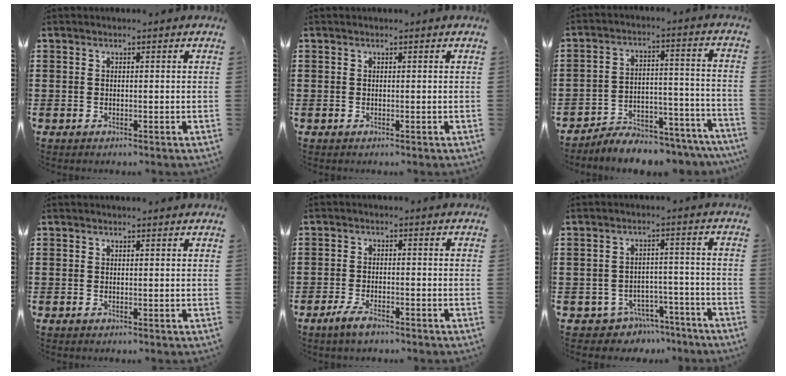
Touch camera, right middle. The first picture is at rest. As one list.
[{"total": 0.0}, {"total": 5.9, "force": [-5.8, 0.9, 0.5], "torque": [-0.007, 0.017, -0.115]}, {"total": 0.0}, {"total": 3.1, "force": [-2.2, 0.8, 2.1], "torque": [-0.048, -0.001, -0.044]}, {"total": 4.0, "force": [-3.7, 1.4, 0.4], "torque": [-0.014, 0.011, -0.078]}]